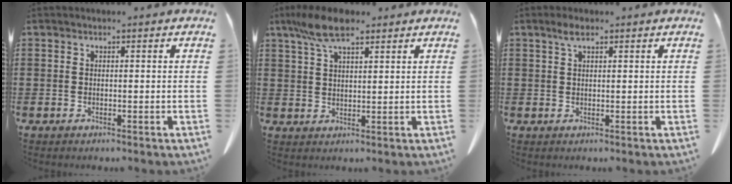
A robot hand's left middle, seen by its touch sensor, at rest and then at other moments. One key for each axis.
{"total": 7.4, "fx": 4.9, "fy": 2.2, "fz": 5.0, "tx": -0.109, "ty": 0.003, "tz": 0.090}
{"total": 2.0, "fx": 1.0, "fy": 0.6, "fz": 1.6, "tx": -0.034, "ty": 0.003, "tz": 0.018}